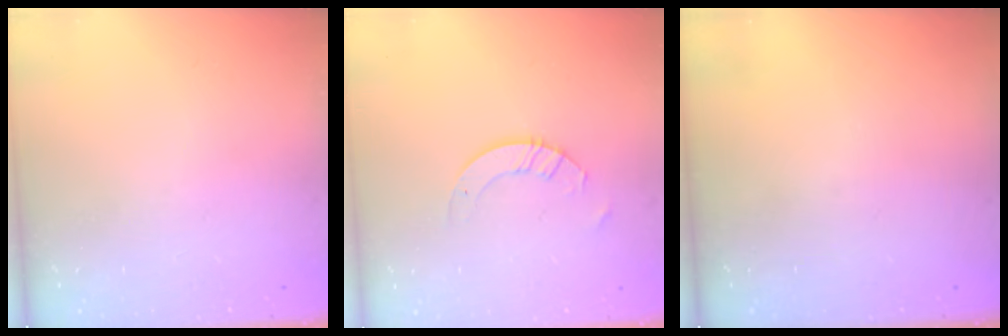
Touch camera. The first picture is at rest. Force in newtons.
{"total": 3.6, "press": 3.6, "slide": 0.4}
{"total": 0.0}